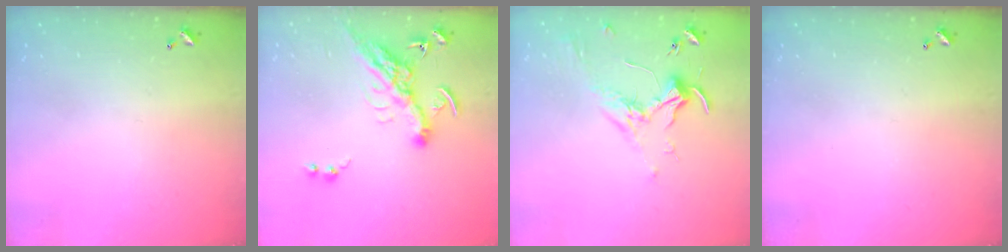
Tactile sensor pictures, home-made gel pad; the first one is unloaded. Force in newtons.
{"total": 12.8, "press": 12.6, "slide": 2.1}
{"total": 1.7, "press": 1.5, "slide": 0.7}
{"total": 0.0}